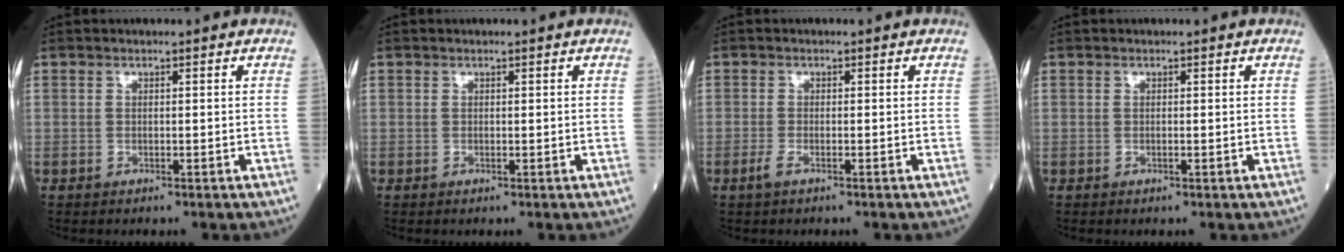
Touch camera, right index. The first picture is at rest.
{"total": 0.0}
{"total": 1.7, "force": [-1.1, 0.2, 1.3], "torque": [-0.033, -0.004, -0.023]}
{"total": 0.0}